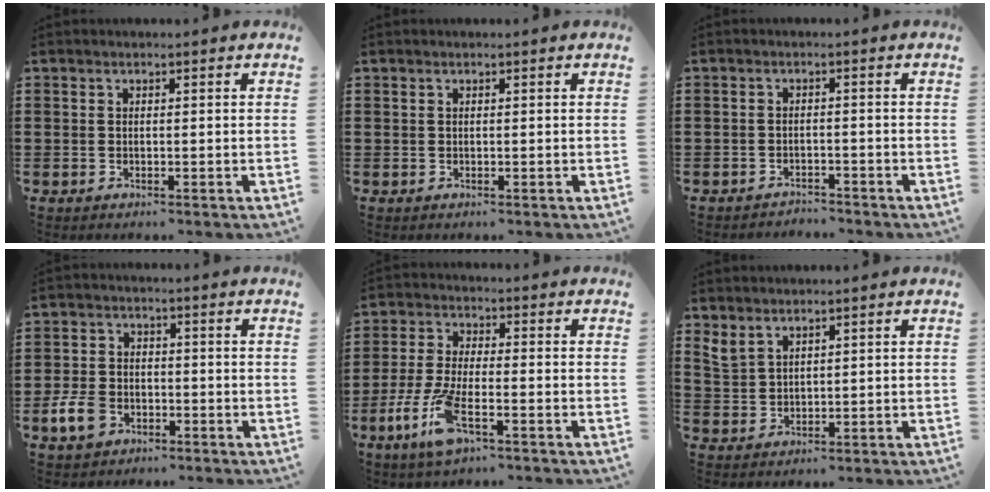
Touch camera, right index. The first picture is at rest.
{"total": 0.0}
{"total": 2.0, "force": [-2.0, 0.1, -0.1], "torque": [-0.006, -0.001, -0.043]}
{"total": 5.3, "force": [-2.4, 3.6, 3.1], "torque": [-0.090, -0.003, -0.054]}
{"total": 8.8, "force": [-4.5, 2.0, 7.2], "torque": [-0.170, -0.019, -0.085]}
{"total": 2.6, "force": [2.2, 1.2, 0.6], "torque": [-0.018, 0.007, 0.043]}